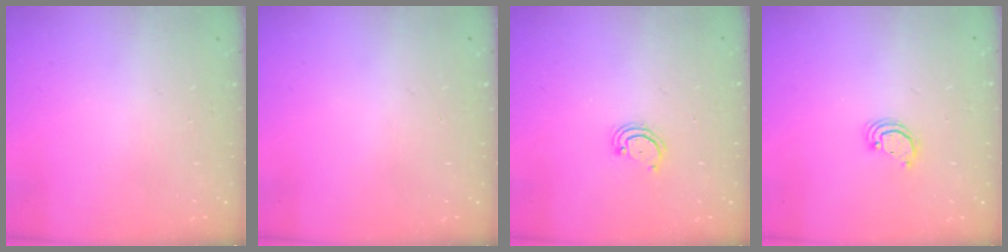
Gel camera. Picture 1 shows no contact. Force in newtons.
{"total": 0.0}
{"total": 3.3, "press": 3.3, "slide": 0.5}
{"total": 2.8, "press": 2.8, "slide": 0.2}